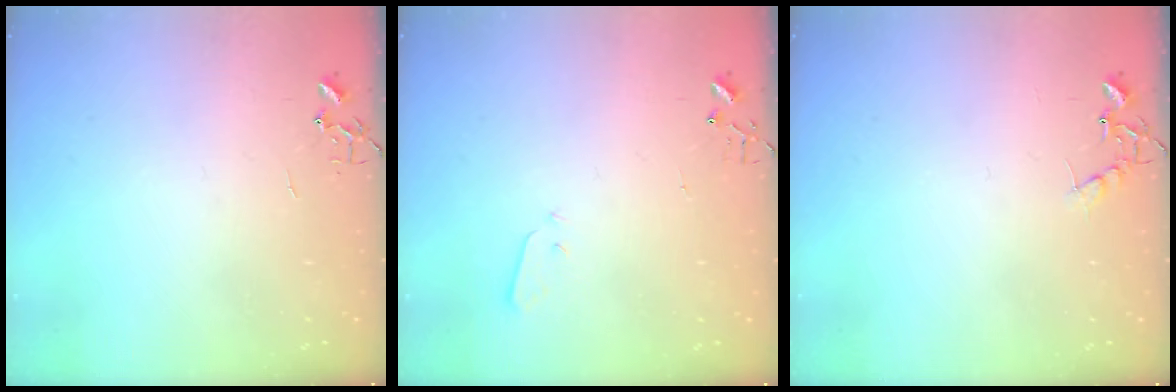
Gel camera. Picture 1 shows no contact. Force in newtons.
{"total": 2.1, "press": 2.1, "slide": 0.3}
{"total": 6.8, "press": 6.8, "slide": 0.3}